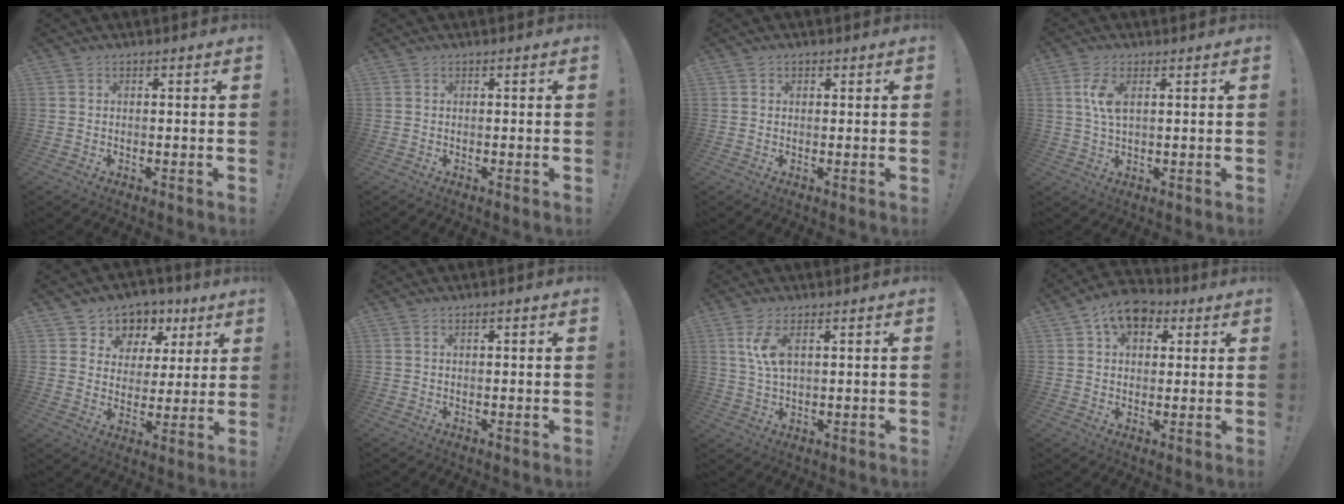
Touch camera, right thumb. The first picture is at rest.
{"total": 0.0}
{"total": 0.8, "force": [0.5, 0.6, 0.1], "torque": [0.002, -0.001, 0.009]}
{"total": 6.0, "force": [1.8, 2.4, 5.1], "torque": [-0.101, -0.007, 0.025]}
{"total": 7.5, "force": [3.5, 6.4, 1.7], "torque": [-0.024, -0.033, 0.072]}
{"total": 1.0, "force": [0.5, 0.0, 0.9], "torque": [-0.017, 0.000, 0.007]}
{"total": 6.6, "force": [2.4, 2.6, 5.6], "torque": [-0.108, -0.014, 0.037]}
{"total": 9.8, "force": [4.5, 6.7, 5.5], "torque": [-0.085, -0.007, 0.086]}